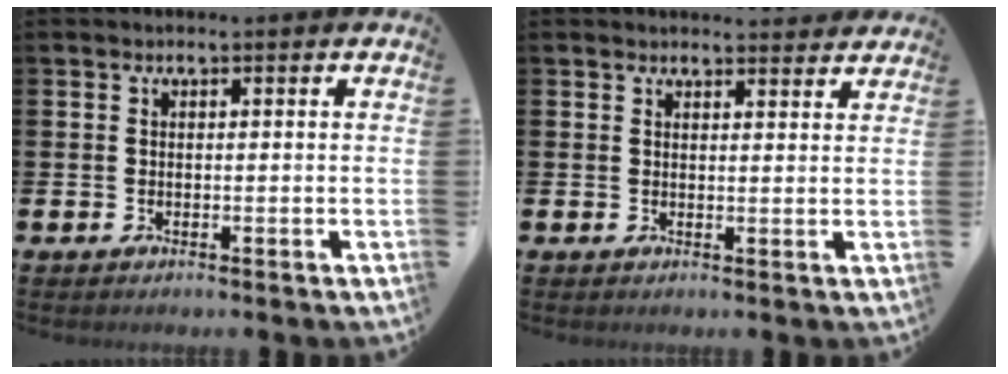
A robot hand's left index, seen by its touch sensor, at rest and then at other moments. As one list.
[{"total": 2.3, "force": [2.2, 0.3, -0.1], "torque": [0.006, -0.015, 0.039]}]